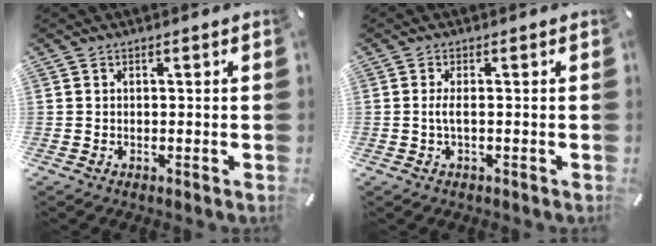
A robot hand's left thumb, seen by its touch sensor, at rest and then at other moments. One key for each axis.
{"total": 2.5, "fx": -0.2, "fy": 0.5, "fz": 2.5, "tx": -0.053, "ty": -0.005, "tz": -0.007}